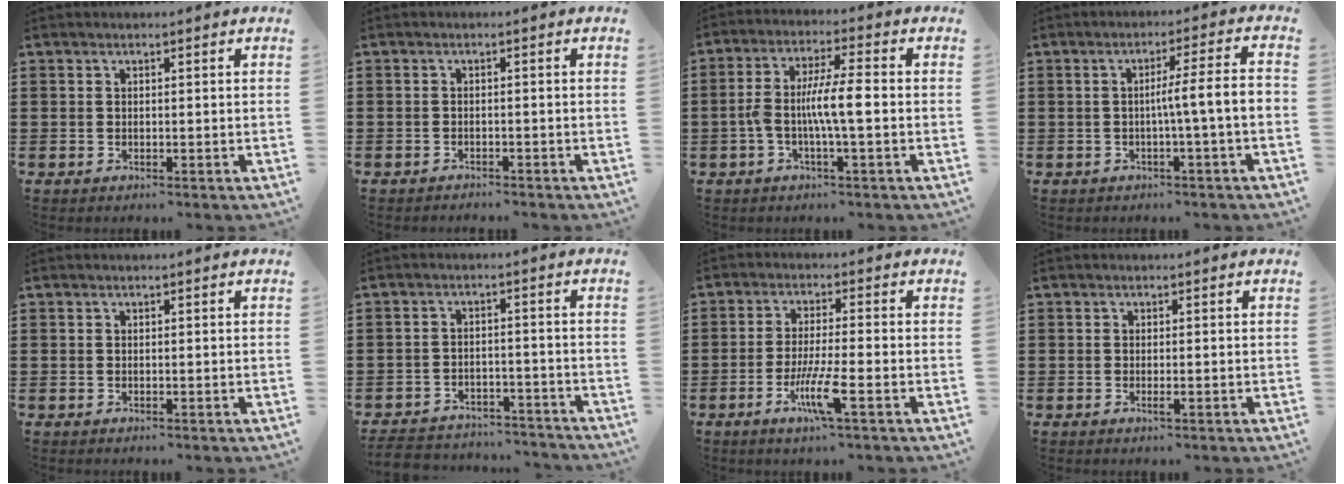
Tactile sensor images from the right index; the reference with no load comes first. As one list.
[{"total": 1.1, "force": [-1.1, 0.1, 0.0], "torque": [-0.003, 0.002, -0.025]}, {"total": 7.3, "force": [-1.3, 1.3, 7.1], "torque": [-0.145, -0.003, -0.031]}, {"total": 5.3, "force": [-0.8, -0.5, 5.2], "torque": [-0.096, -0.004, -0.021]}, {"total": 0.0}, {"total": 4.3, "force": [-4.3, 0.6, 0.6], "torque": [-0.020, 0.002, -0.089]}, {"total": 6.8, "force": [-3.0, 0.5, 6.1], "torque": [-0.118, -0.012, -0.056]}, {"total": 0.9, "force": [-0.4, 0.1, 0.8], "torque": [-0.023, -0.007, -0.008]}]